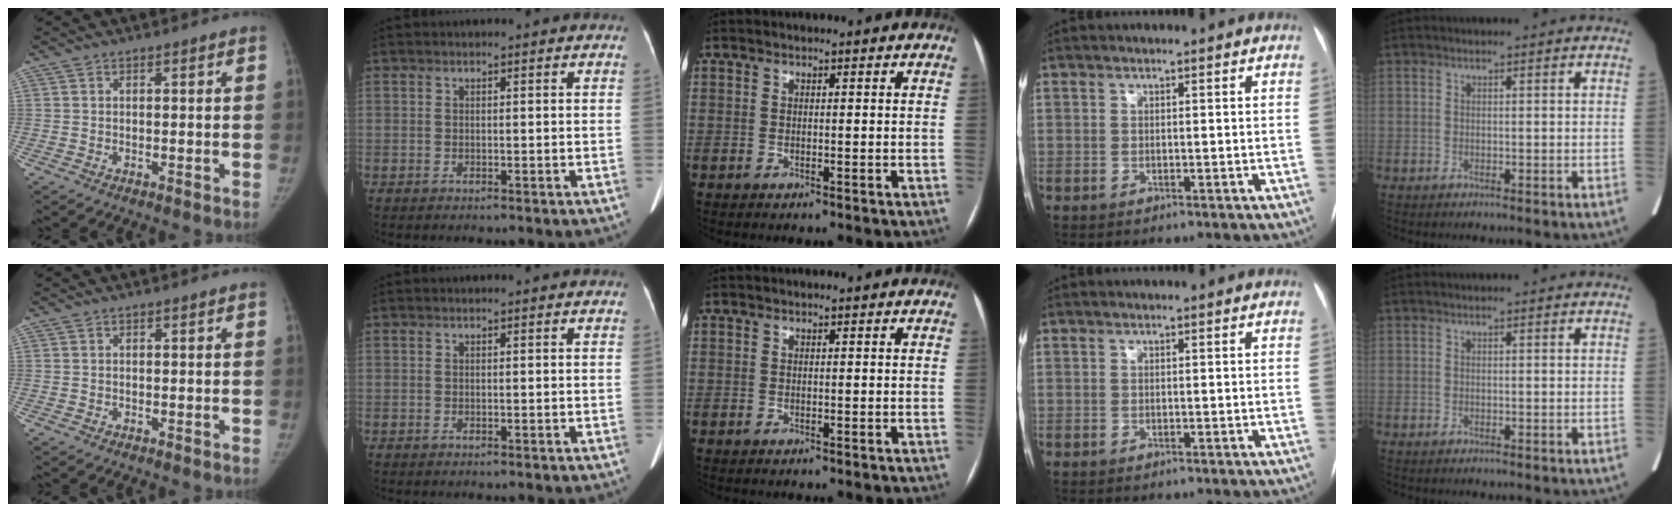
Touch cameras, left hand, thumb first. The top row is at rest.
{}